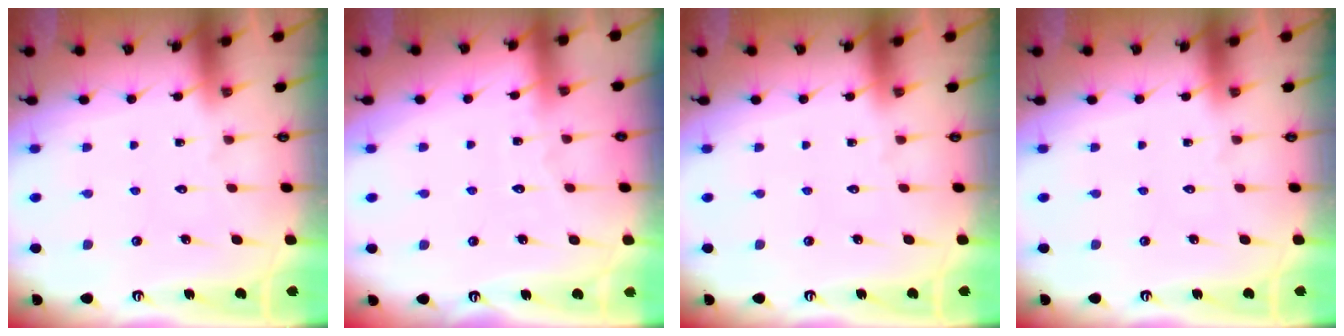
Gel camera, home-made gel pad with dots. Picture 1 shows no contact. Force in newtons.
{"total": 3.5, "press": 3.5, "slide": 0.5}
{"total": 0.0}
{"total": 0.0}